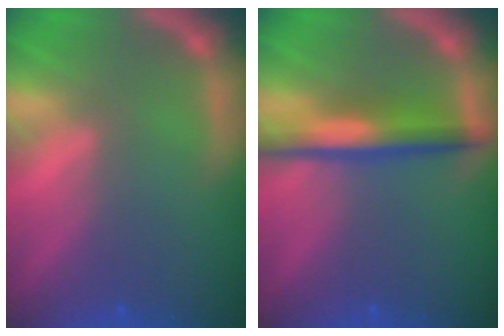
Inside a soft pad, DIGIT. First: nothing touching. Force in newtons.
{"total": 4.5}